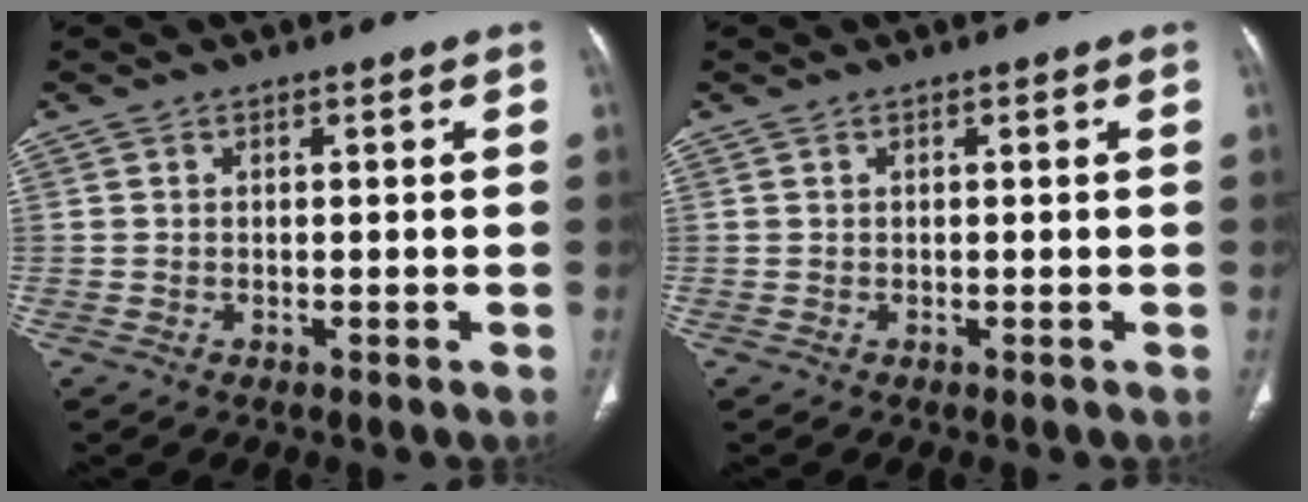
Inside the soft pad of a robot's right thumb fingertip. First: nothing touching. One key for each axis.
{"total": 0.0}